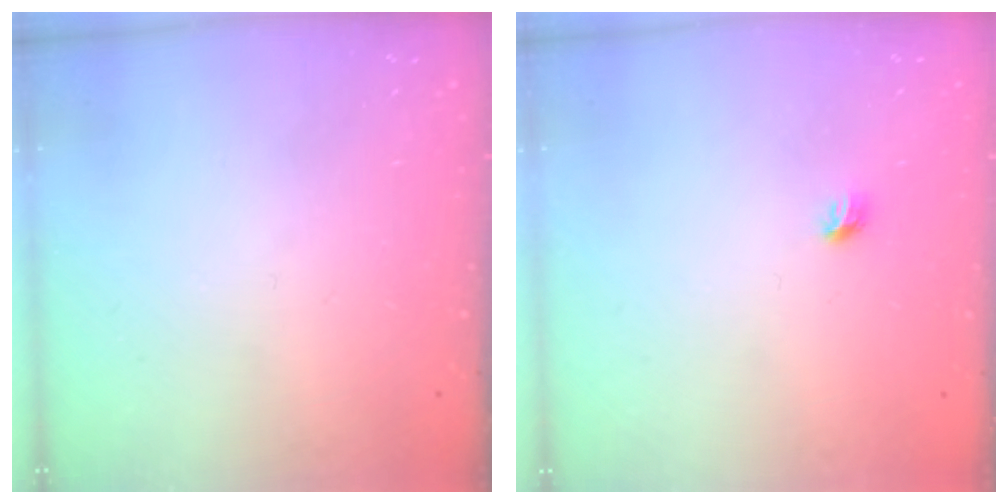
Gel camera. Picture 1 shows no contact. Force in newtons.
{"total": 3.9, "press": 3.8, "slide": 0.9}